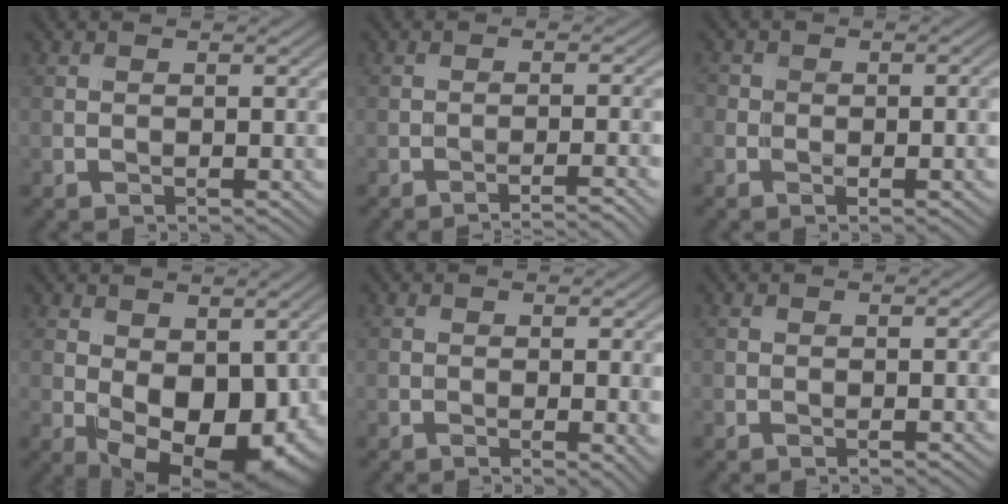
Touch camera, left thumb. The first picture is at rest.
{"total": 2.8, "force": [-2.4, -0.5, 1.4], "torque": [-0.017, 0.012, -0.042]}
{"total": 3.7, "force": [-1.7, 2.3, 2.4], "torque": [-0.016, -0.004, -0.022]}
{"total": 10.7, "force": [-0.9, 6.4, 8.5], "torque": [-0.133, -0.029, 0.003]}
{"total": 3.4, "force": [-0.7, 1.2, 3.1], "torque": [-0.035, -0.010, -0.003]}
{"total": 0.8, "force": [-0.2, 0.2, 0.7], "torque": [-0.009, -0.001, -0.002]}